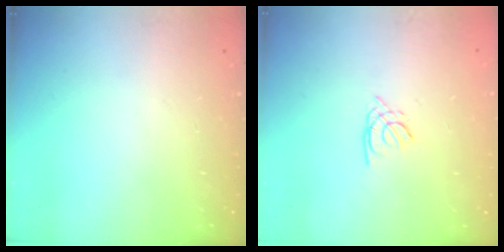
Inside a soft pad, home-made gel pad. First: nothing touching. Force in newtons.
{"total": 1.3, "press": 1.3, "slide": 0.4}